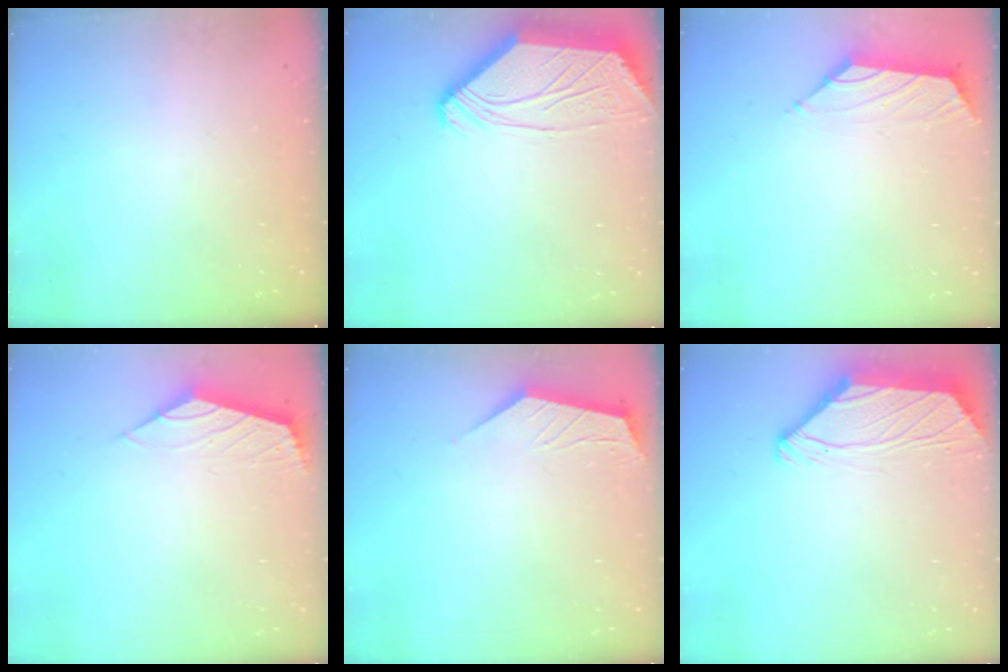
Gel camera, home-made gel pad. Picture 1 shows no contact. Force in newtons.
{"total": 5.0, "press": 5.0, "slide": 0.5}
{"total": 1.6, "press": 1.4, "slide": 0.6}
{"total": 2.1, "press": 2.0, "slide": 0.6}
{"total": 2.0, "press": 2.0, "slide": 0.4}
{"total": 1.6, "press": 1.5, "slide": 0.6}